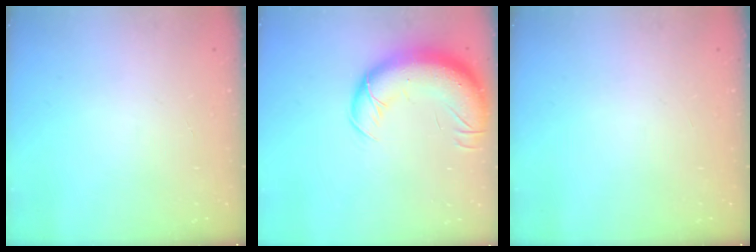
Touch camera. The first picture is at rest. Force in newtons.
{"total": 17.9, "press": 17.4, "slide": 4.1}
{"total": 0.0}